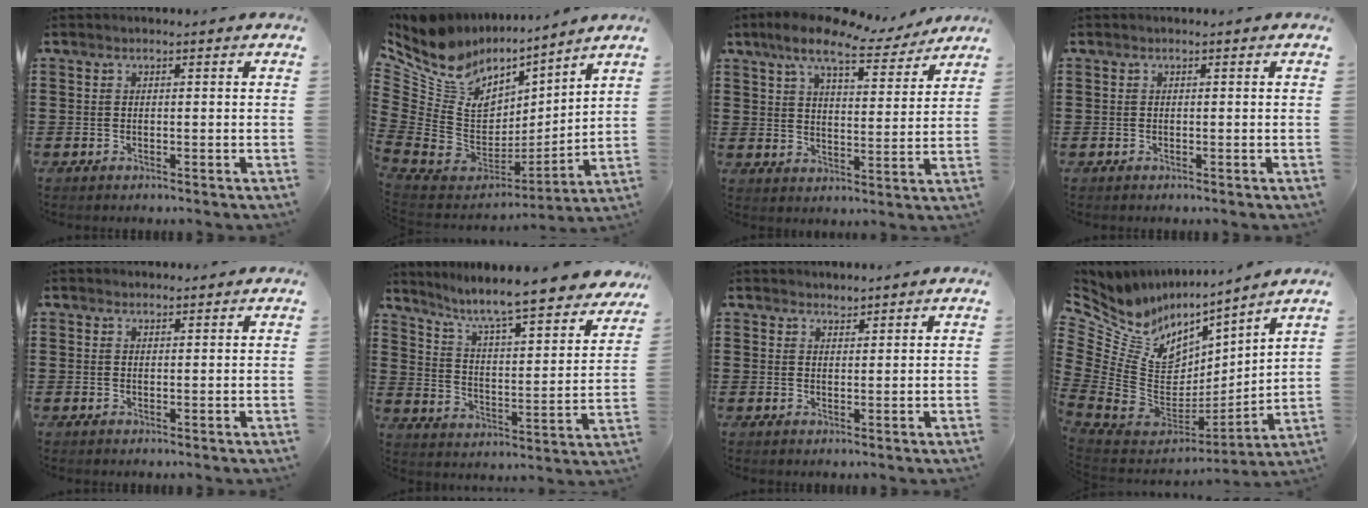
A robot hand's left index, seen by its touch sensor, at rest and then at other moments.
{"total": 9.0, "force": [6.6, 5.8, 1.8], "torque": [-0.105, -0.071, 0.118]}
{"total": 10.3, "force": [8.3, 2.5, 5.7], "torque": [-0.121, -0.025, 0.143]}
{"total": 0.0}
{"total": 1.0, "force": [0.9, 0.3, 0.0], "torque": [-0.003, 0.001, 0.018]}
{"total": 7.1, "force": [6.3, -0.3, 3.3], "torque": [-0.093, -0.057, 0.098]}
{"total": 1.4, "force": [1.4, 0.3, -0.2], "torque": [0.000, 0.001, 0.028]}
{"total": 8.3, "force": [4.0, 6.7, 2.7], "torque": [-0.121, -0.063, 0.072]}